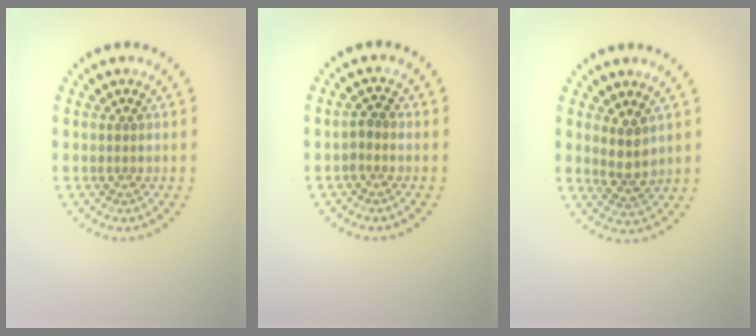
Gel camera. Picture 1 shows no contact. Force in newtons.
{"total": 1.1, "press": 1.0, "slide": 0.5}
{"total": 2.4, "press": 2.0, "slide": 1.3}